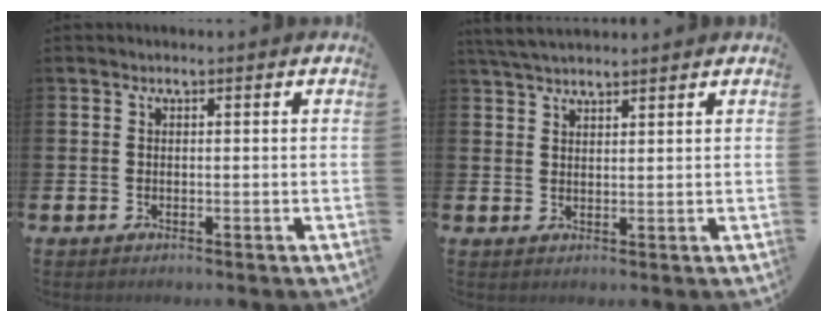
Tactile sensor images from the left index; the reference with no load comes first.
{"total": 3.6, "force": [3.4, 0.7, 1.2], "torque": [-0.028, -0.011, 0.063]}